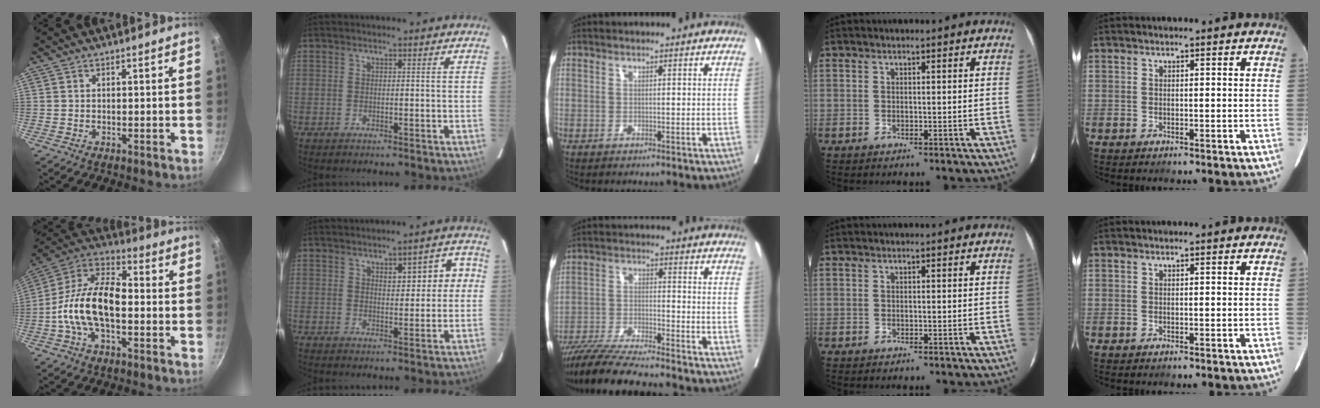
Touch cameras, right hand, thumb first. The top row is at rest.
{"thumb": {"total": 16.5, "force": [-2.3, 8.8, 13.7], "torque": [-0.259, 0.042, -0.049]}, "index": {"total": 6.5, "force": [1.6, 2.5, 5.8], "torque": [-0.068, 0.024, 0.022]}, "middle": {"total": 13.8, "force": [-12.4, 0.5, 6.1], "torque": [-0.101, -0.022, -0.204]}}